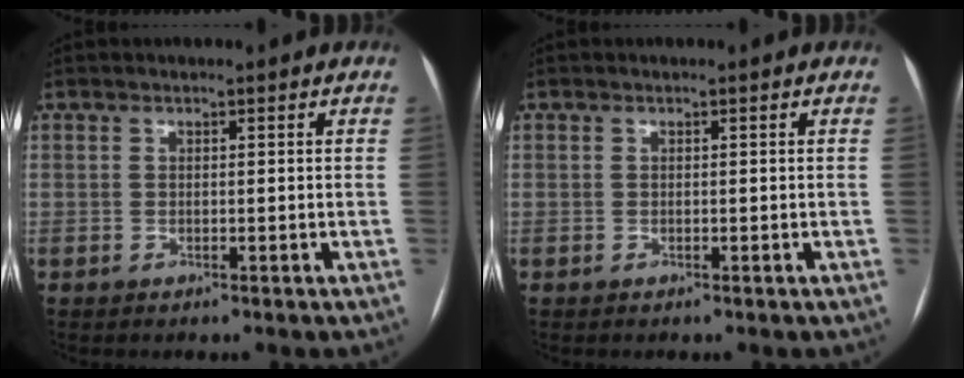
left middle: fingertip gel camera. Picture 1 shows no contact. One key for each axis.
{"total": 0.0}